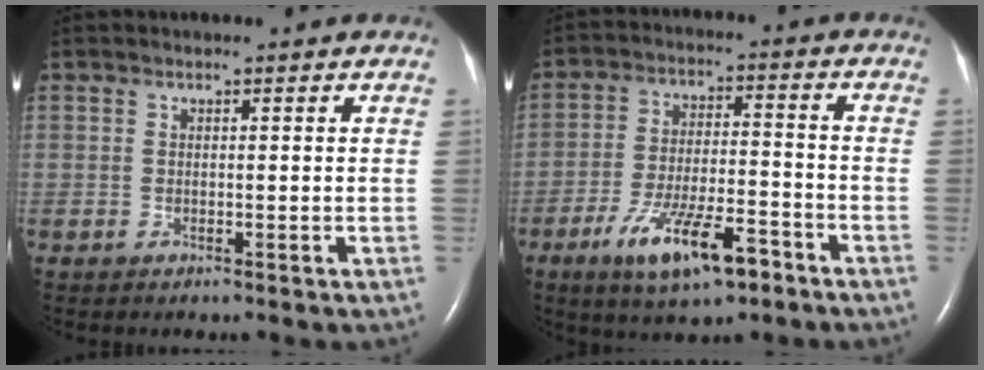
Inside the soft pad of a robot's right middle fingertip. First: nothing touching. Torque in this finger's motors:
{"motor_torque": [1.16, -0.98, 0.24, 0.13]}